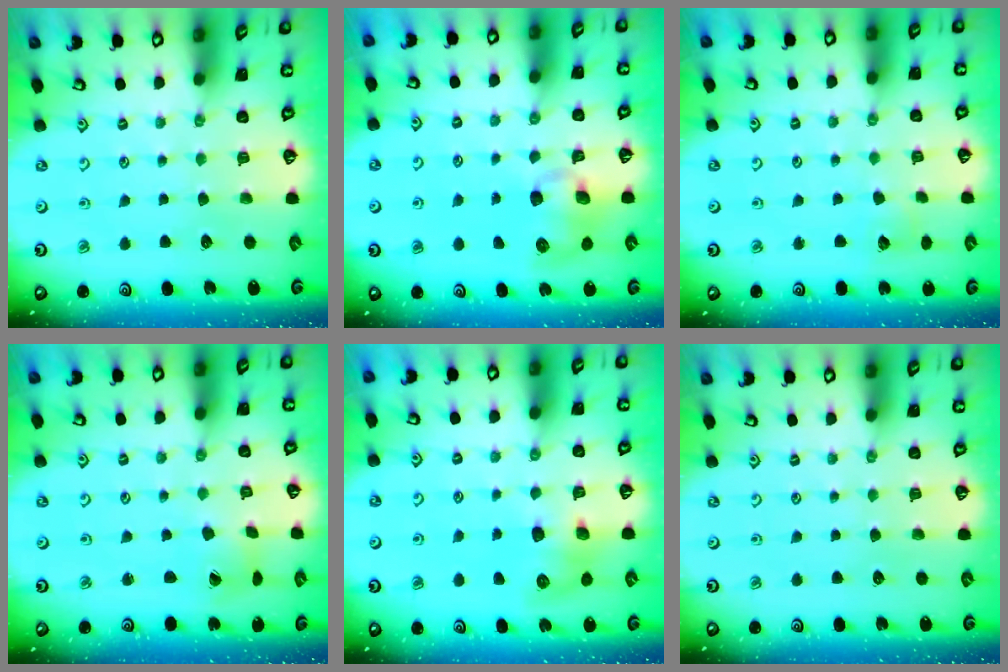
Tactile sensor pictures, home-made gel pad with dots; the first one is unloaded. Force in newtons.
{"total": 7.7, "press": 7.6, "slide": 1.0}
{"total": 5.2, "press": 5.2, "slide": 0.5}
{"total": 2.9, "press": 2.9, "slide": 0.4}
{"total": 8.0, "press": 7.9, "slide": 1.2}
{"total": 0.0}